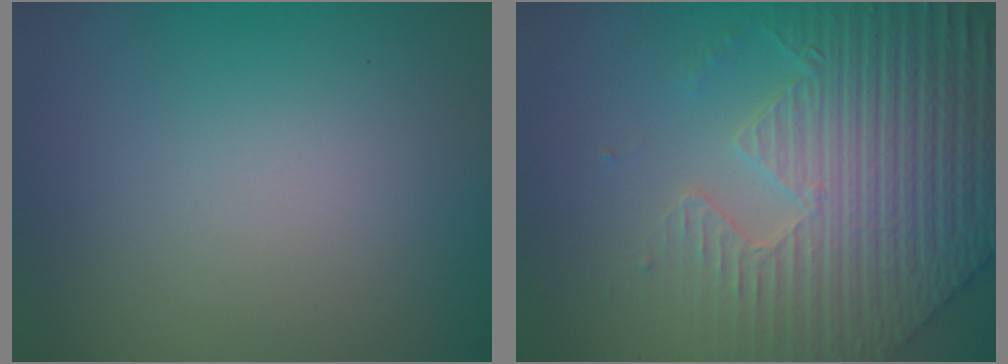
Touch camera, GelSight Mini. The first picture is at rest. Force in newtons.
{"total": 8.4, "press": 6.5, "slide": 5.3}